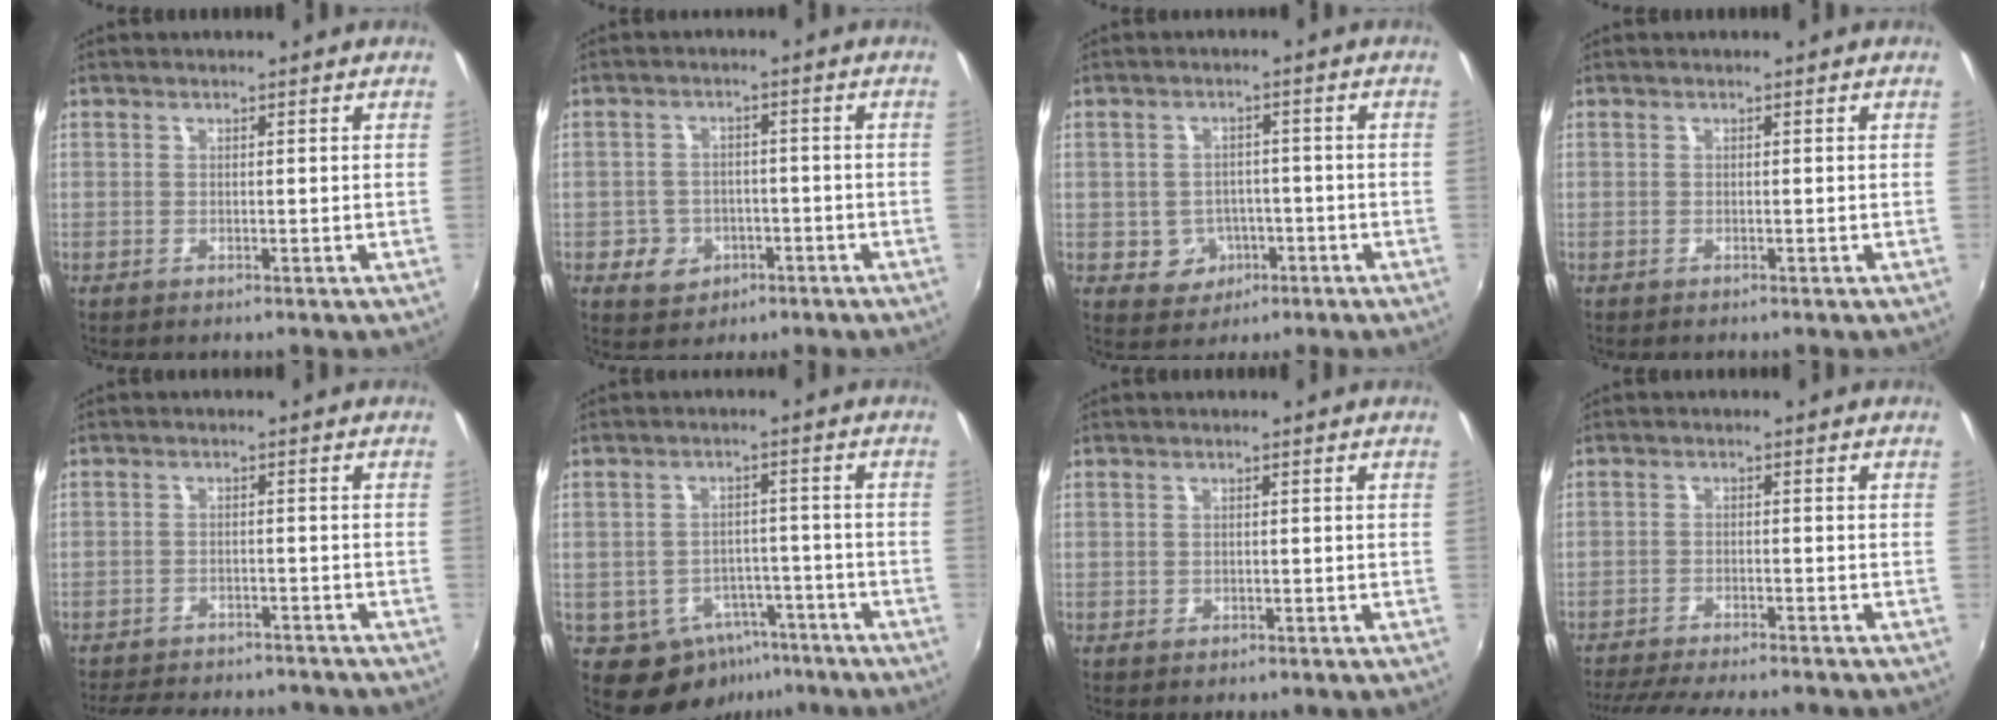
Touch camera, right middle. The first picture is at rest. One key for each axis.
{"total": 6.3, "fx": -2.5, "fy": 5.5, "fz": 1.7, "tx": -0.061, "ty": 0.011, "tz": -0.028}
{"total": 5.7, "fx": -1.8, "fy": 5.2, "fz": 1.4, "tx": -0.041, "ty": 0.009, "tz": -0.011}
{"total": 0.0}
{"total": 13.9, "fx": -12.0, "fy": 4.5, "fz": 5.3, "tx": -0.118, "ty": -0.010, "tz": -0.166}
{"total": 9.1, "fx": -5.1, "fy": 6.9, "fz": 3.2, "tx": -0.068, "ty": 0.016, "tz": -0.050}
{"total": 0.8, "fx": -0.4, "fy": 0.7, "fz": 0.2, "tx": -0.003, "ty": -0.003, "tz": -0.004}
{"total": 12.8, "fx": -11.4, "fy": 1.5, "fz": 5.7, "tx": -0.125, "ty": -0.025, "tz": -0.177}